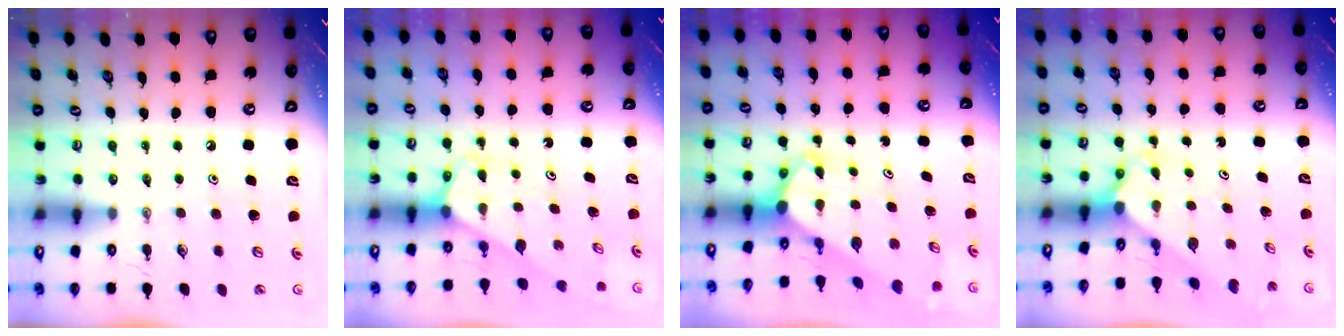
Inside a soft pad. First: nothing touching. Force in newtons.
{"total": 3.2, "press": 3.2, "slide": 0.2}
{"total": 4.7, "press": 4.7, "slide": 0.3}
{"total": 2.4, "press": 2.3, "slide": 0.3}